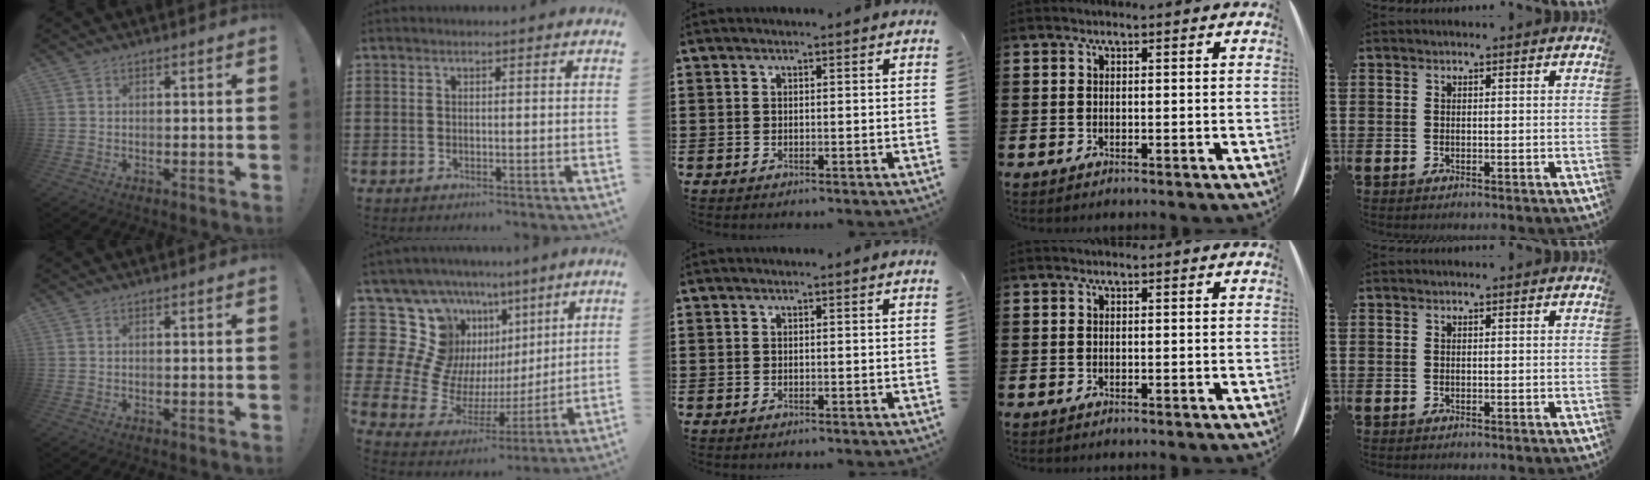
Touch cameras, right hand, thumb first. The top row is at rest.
{"index": {"total": 14.5, "force": [3.9, 13.1, 4.9], "torque": [-0.165, -0.048, 0.092]}}